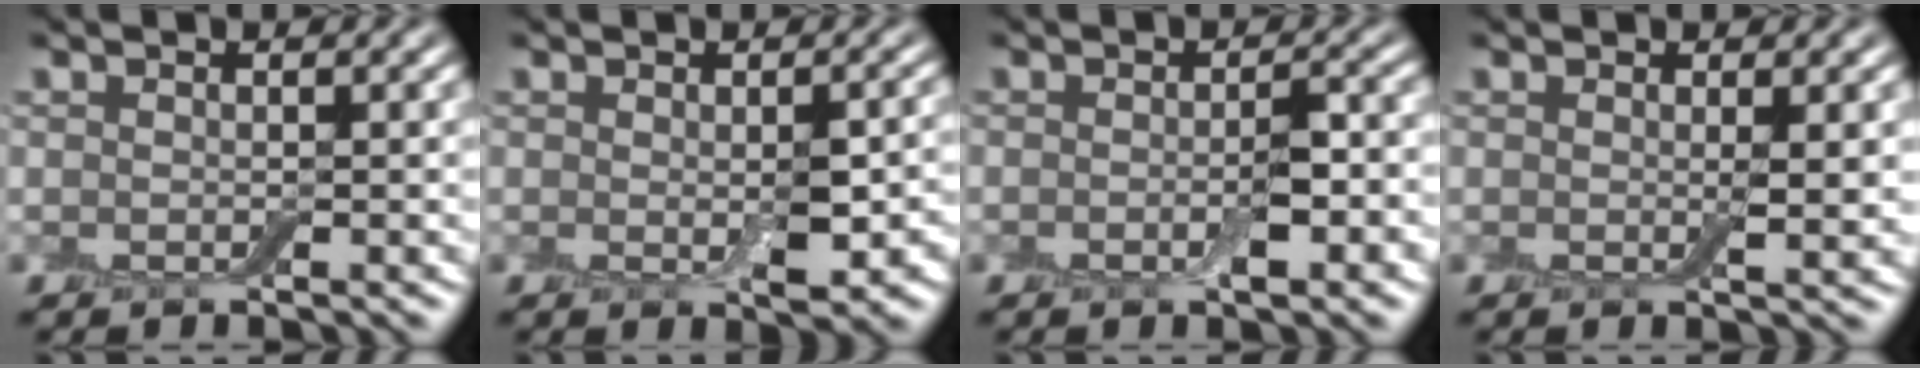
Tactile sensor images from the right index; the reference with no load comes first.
{"total": 3.8, "force": [-0.3, 1.3, 3.6], "torque": [-0.056, -0.008, -0.001]}
{"total": 2.8, "force": [-0.8, 0.7, 2.6], "torque": [-0.046, -0.001, -0.016]}
{"total": 1.7, "force": [0.3, 0.2, 1.6], "torque": [-0.025, -0.005, 0.003]}